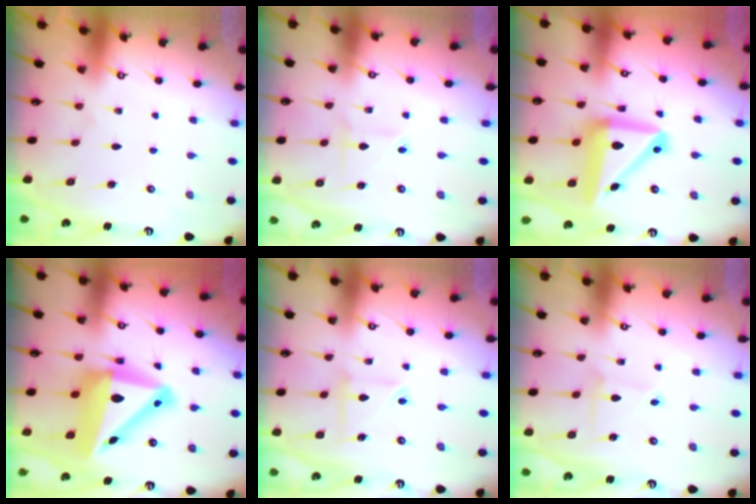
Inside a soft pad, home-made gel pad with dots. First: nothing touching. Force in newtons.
{"total": 2.0, "press": 1.9, "slide": 0.5}
{"total": 14.9, "press": 14.8, "slide": 2.0}
{"total": 15.2, "press": 14.9, "slide": 3.2}
{"total": 6.2, "press": 6.1, "slide": 1.3}
{"total": 2.9, "press": 2.9, "slide": 0.1}